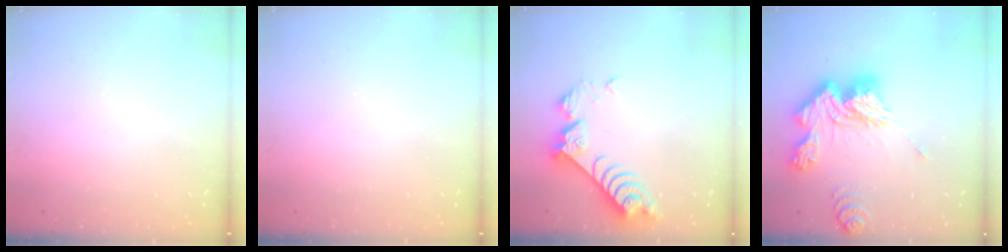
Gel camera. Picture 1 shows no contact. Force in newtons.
{"total": 0.0}
{"total": 8.0, "press": 8.0, "slide": 0.8}
{"total": 20.4, "press": 20.3, "slide": 1.9}